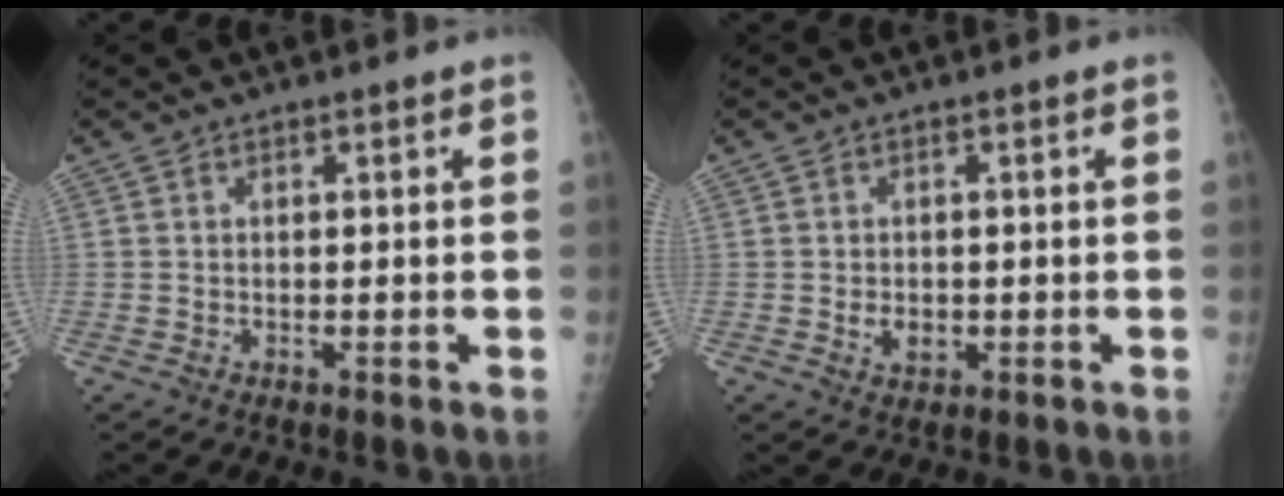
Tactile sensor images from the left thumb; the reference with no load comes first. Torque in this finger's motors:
{"motor_torque": [-0.20, 0.18, 0.02, -0.03, 0.00]}